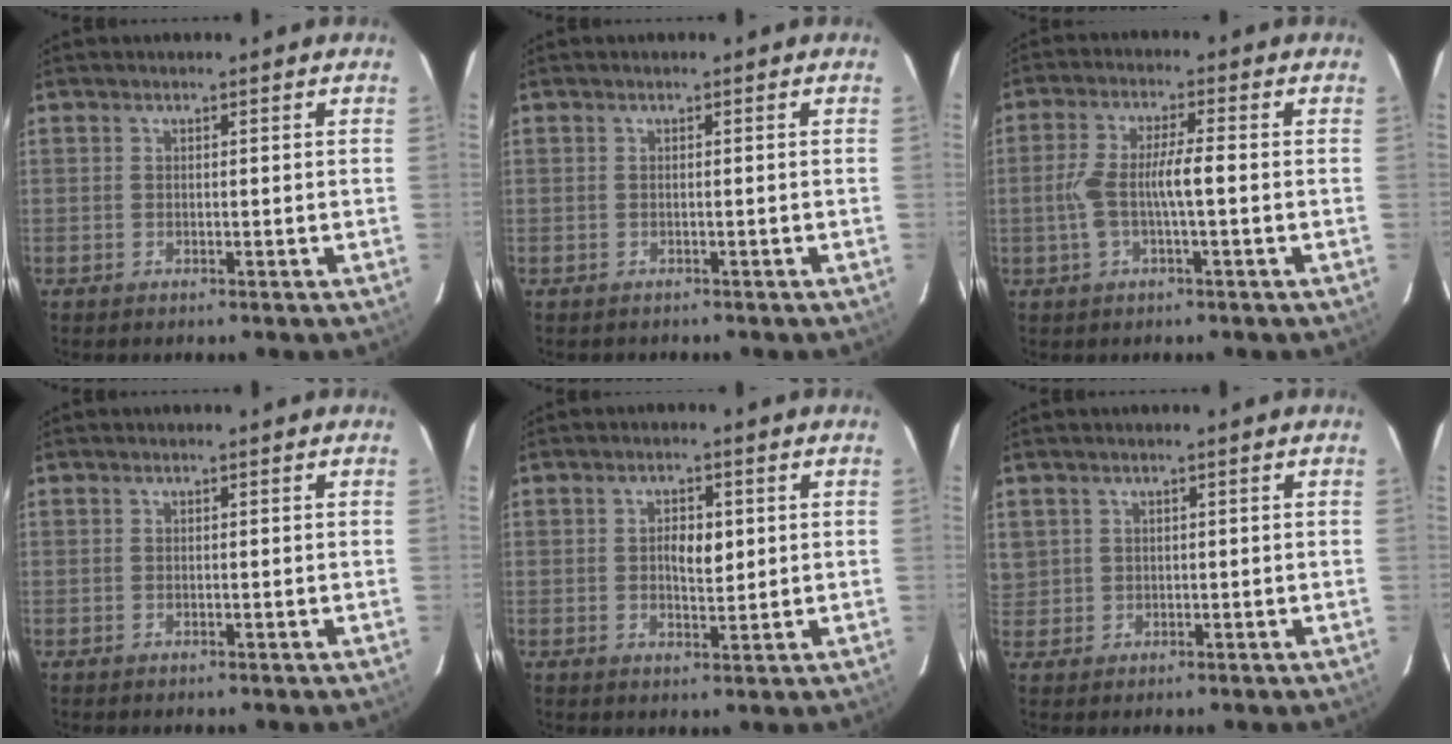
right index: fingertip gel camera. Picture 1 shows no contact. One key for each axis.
{"total": 0.9, "fx": -0.7, "fy": 0.6, "fz": 0.0, "tx": -0.005, "ty": 0.002, "tz": -0.011}
{"total": 6.3, "fx": -0.8, "fy": 0.9, "fz": 6.2, "tx": -0.133, "ty": 0.013, "tz": -0.015}
{"total": 0.0}
{"total": 3.9, "fx": 0.6, "fy": 1.8, "fz": 3.4, "tx": -0.056, "ty": 0.001, "tz": 0.011}
{"total": 2.7, "fx": 1.0, "fy": 2.5, "fz": 0.3, "tx": 0.000, "ty": 0.008, "tz": 0.023}